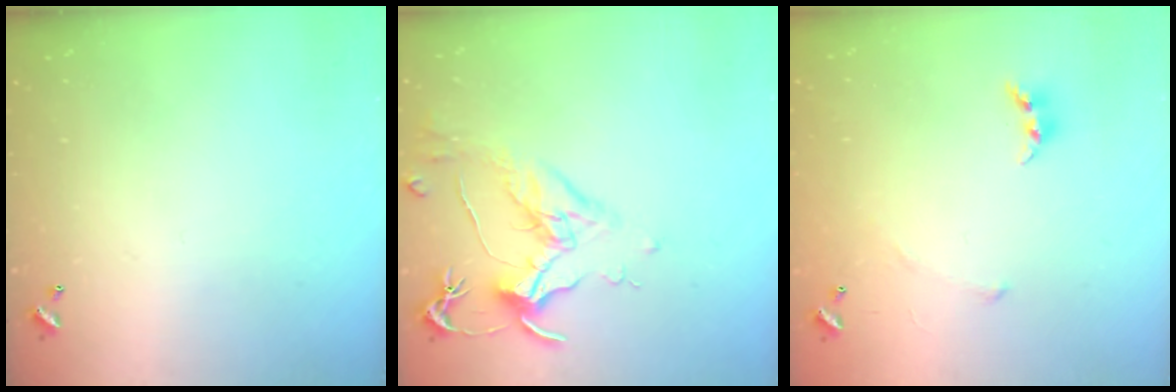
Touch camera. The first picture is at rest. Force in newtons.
{"total": 1.8, "press": 1.6, "slide": 0.9}
{"total": 4.7, "press": 4.7, "slide": 0.6}